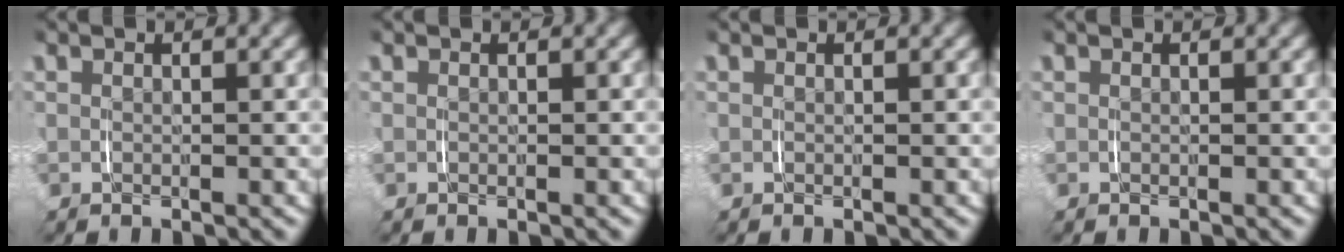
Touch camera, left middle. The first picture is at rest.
{"total": 0.0}
{"total": 0.0}
{"total": 0.0}